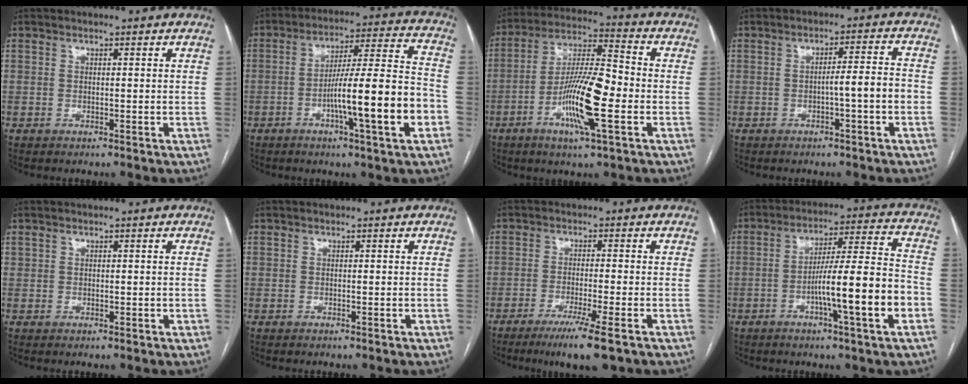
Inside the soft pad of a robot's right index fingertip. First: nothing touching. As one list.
[{"total": 15.7, "force": [-5.0, 0.1, 14.9], "torque": [-0.239, 0.005, -0.079]}, {"total": 13.7, "force": [-4.3, 1.2, 12.9], "torque": [-0.247, -0.002, -0.081]}, {"total": 4.8, "force": [-1.5, -0.2, 4.5], "torque": [-0.065, 0.012, -0.022]}, {"total": 0.5, "force": [0.3, 0.4, 0.2], "torque": [0.001, 0.004, 0.006]}, {"total": 0.0}, {"total": 7.3, "force": [-4.5, -0.4, 5.7], "torque": [-0.094, -0.020, -0.074]}, {"total": 13.8, "force": [-4.4, -0.2, 13.1], "torque": [-0.211, 0.008, -0.071]}]